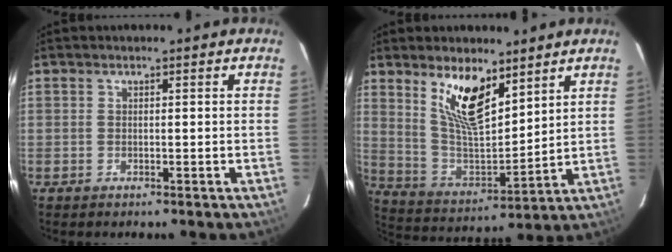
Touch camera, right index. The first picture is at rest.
{"total": 12.8, "force": [7.8, 4.7, 9.0], "torque": [-0.170, -0.004, 0.161]}